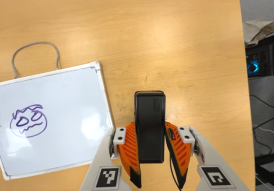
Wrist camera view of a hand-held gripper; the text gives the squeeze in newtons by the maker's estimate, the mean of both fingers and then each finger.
{"total": 4.6, "left": 3.5, "right": 5.7}